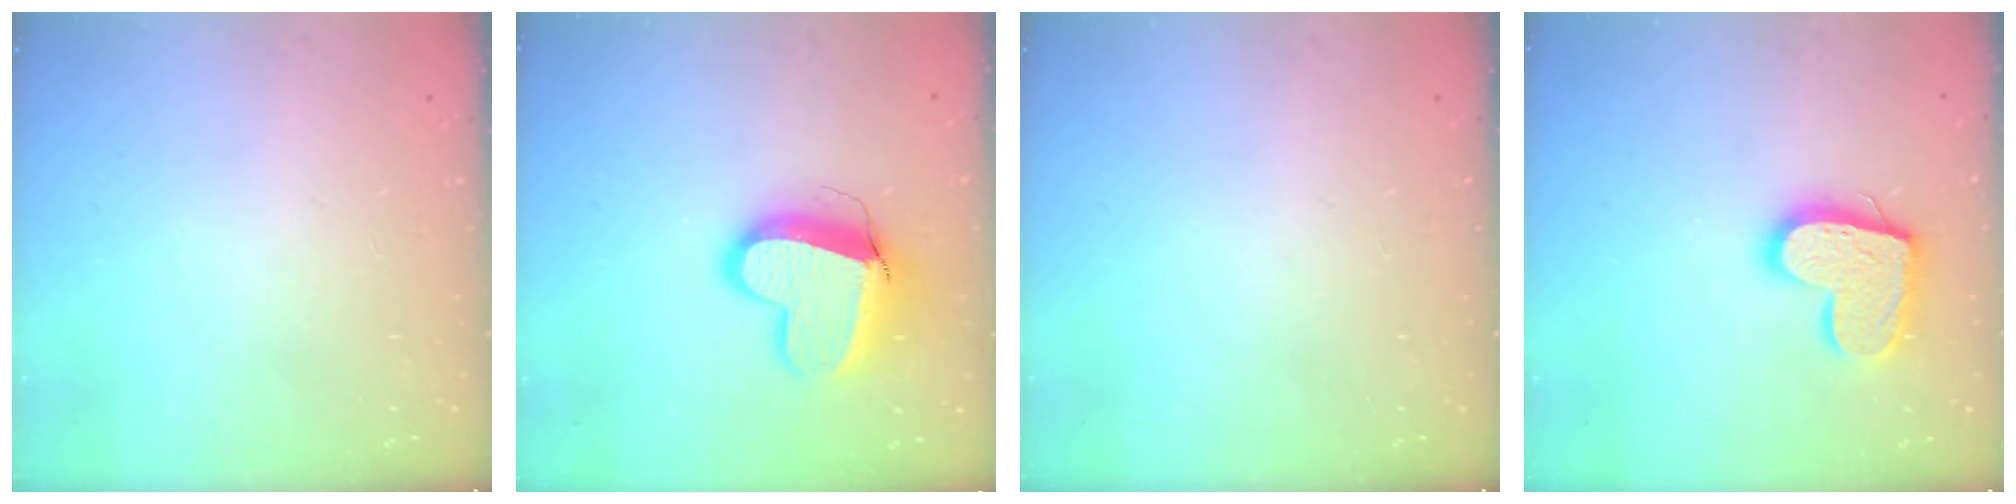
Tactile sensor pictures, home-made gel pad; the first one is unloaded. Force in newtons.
{"total": 13.1, "press": 13.0, "slide": 1.3}
{"total": 0.0}
{"total": 15.1, "press": 15.0, "slide": 1.0}